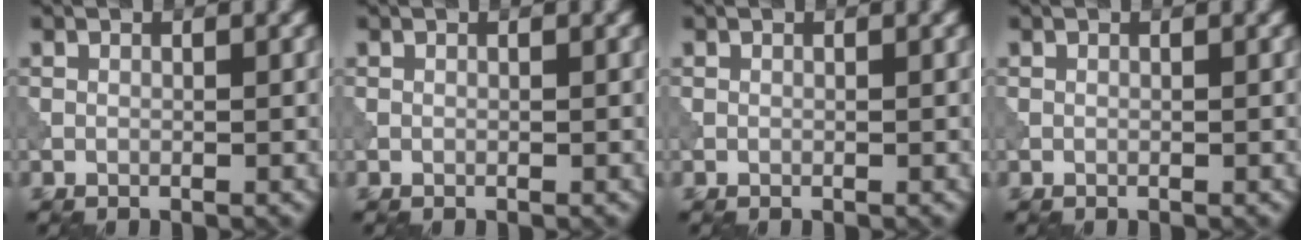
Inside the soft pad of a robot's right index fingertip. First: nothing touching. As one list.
[{"total": 0.0}, {"total": 0.0}, {"total": 0.0}]